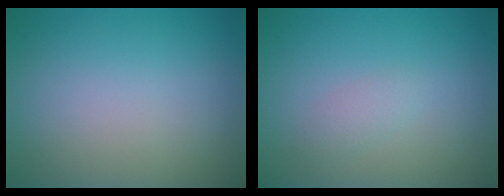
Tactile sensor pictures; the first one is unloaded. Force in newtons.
{"total": 1.1, "press": 1.1, "slide": 0.0}